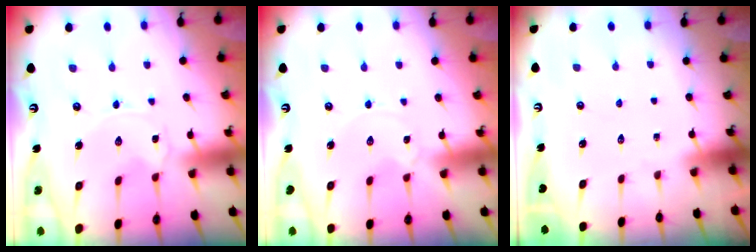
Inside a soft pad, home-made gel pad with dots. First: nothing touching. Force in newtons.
{"total": 0.0}
{"total": 0.0}